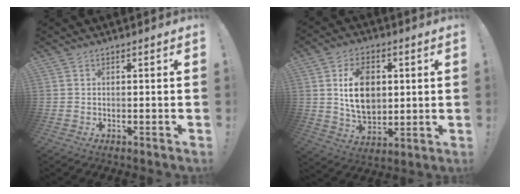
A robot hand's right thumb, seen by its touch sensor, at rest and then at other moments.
{"total": 14.1, "force": [2.7, 10.0, 9.5], "torque": [-0.138, -0.004, 0.050]}